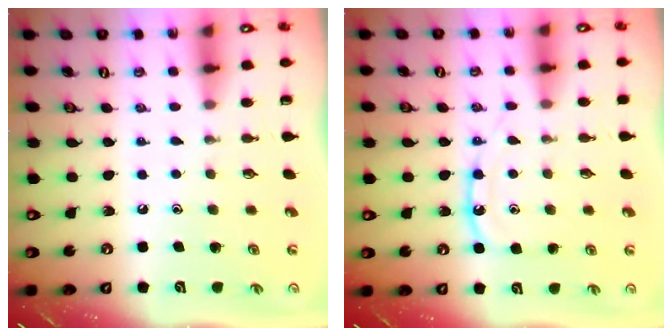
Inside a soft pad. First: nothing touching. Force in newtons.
{"total": 10.5, "press": 10.4, "slide": 0.9}